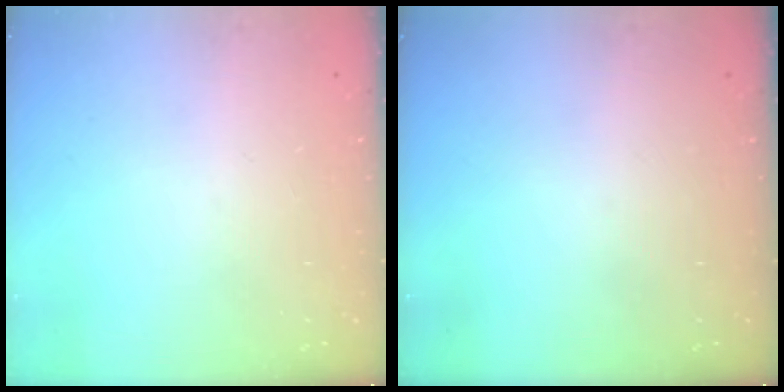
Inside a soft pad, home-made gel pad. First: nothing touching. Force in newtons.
{"total": 0.0}